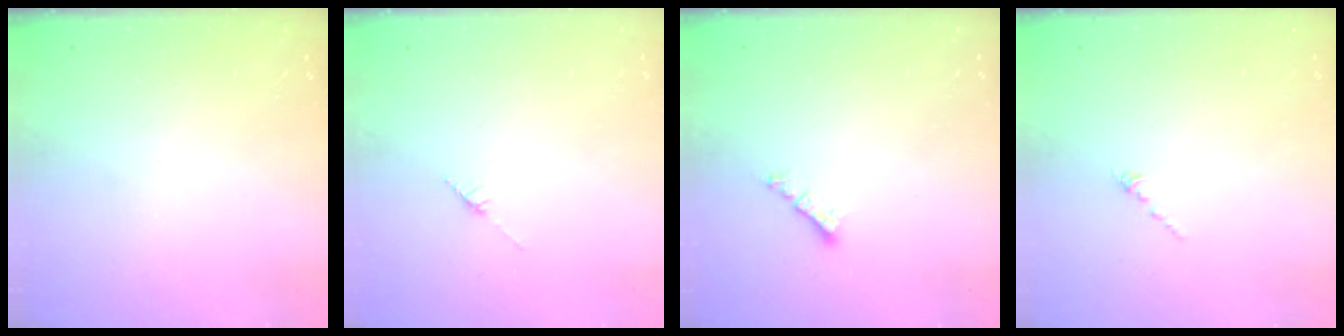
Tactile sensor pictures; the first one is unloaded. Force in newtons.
{"total": 2.8, "press": 2.8, "slide": 0.4}
{"total": 1.8, "press": 1.8, "slide": 0.2}
{"total": 0.0}